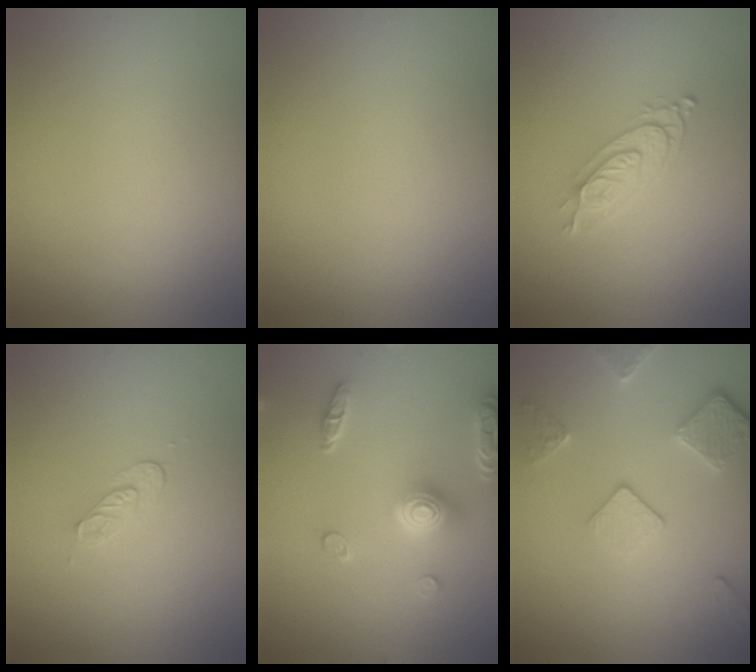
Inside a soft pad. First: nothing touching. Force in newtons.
{"total": 0.0}
{"total": 2.7, "press": 2.1, "slide": 1.7}
{"total": 1.2, "press": 0.6, "slide": 1.0}
{"total": 4.5, "press": 3.8, "slide": 2.5}
{"total": 3.7, "press": 2.8, "slide": 2.4}